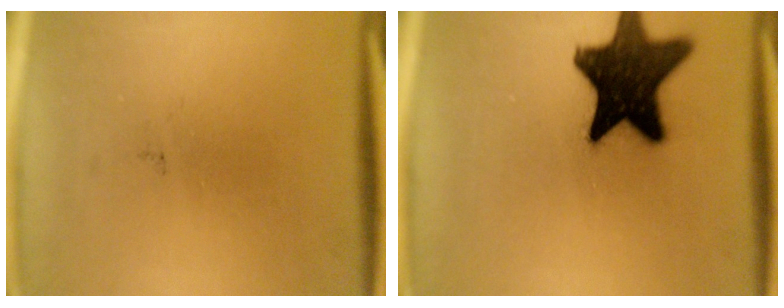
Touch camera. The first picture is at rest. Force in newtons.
{"total": 16.8}